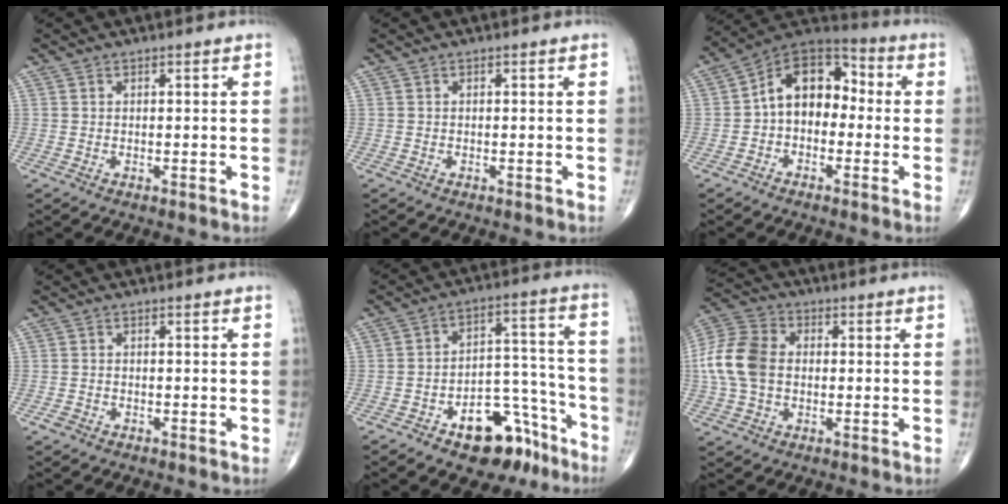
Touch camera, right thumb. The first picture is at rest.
{"total": 0.0}
{"total": 12.5, "force": [-0.4, 8.8, 8.9], "torque": [-0.106, 0.046, -0.026]}
{"total": 1.1, "force": [-0.7, 0.8, 0.4], "torque": [-0.010, 0.004, -0.014]}
{"total": 14.6, "force": [-8.9, 7.7, 8.5], "torque": [-0.073, 0.090, -0.127]}
{"total": 12.6, "force": [0.0, 9.0, 8.8], "torque": [-0.182, 0.025, -0.007]}